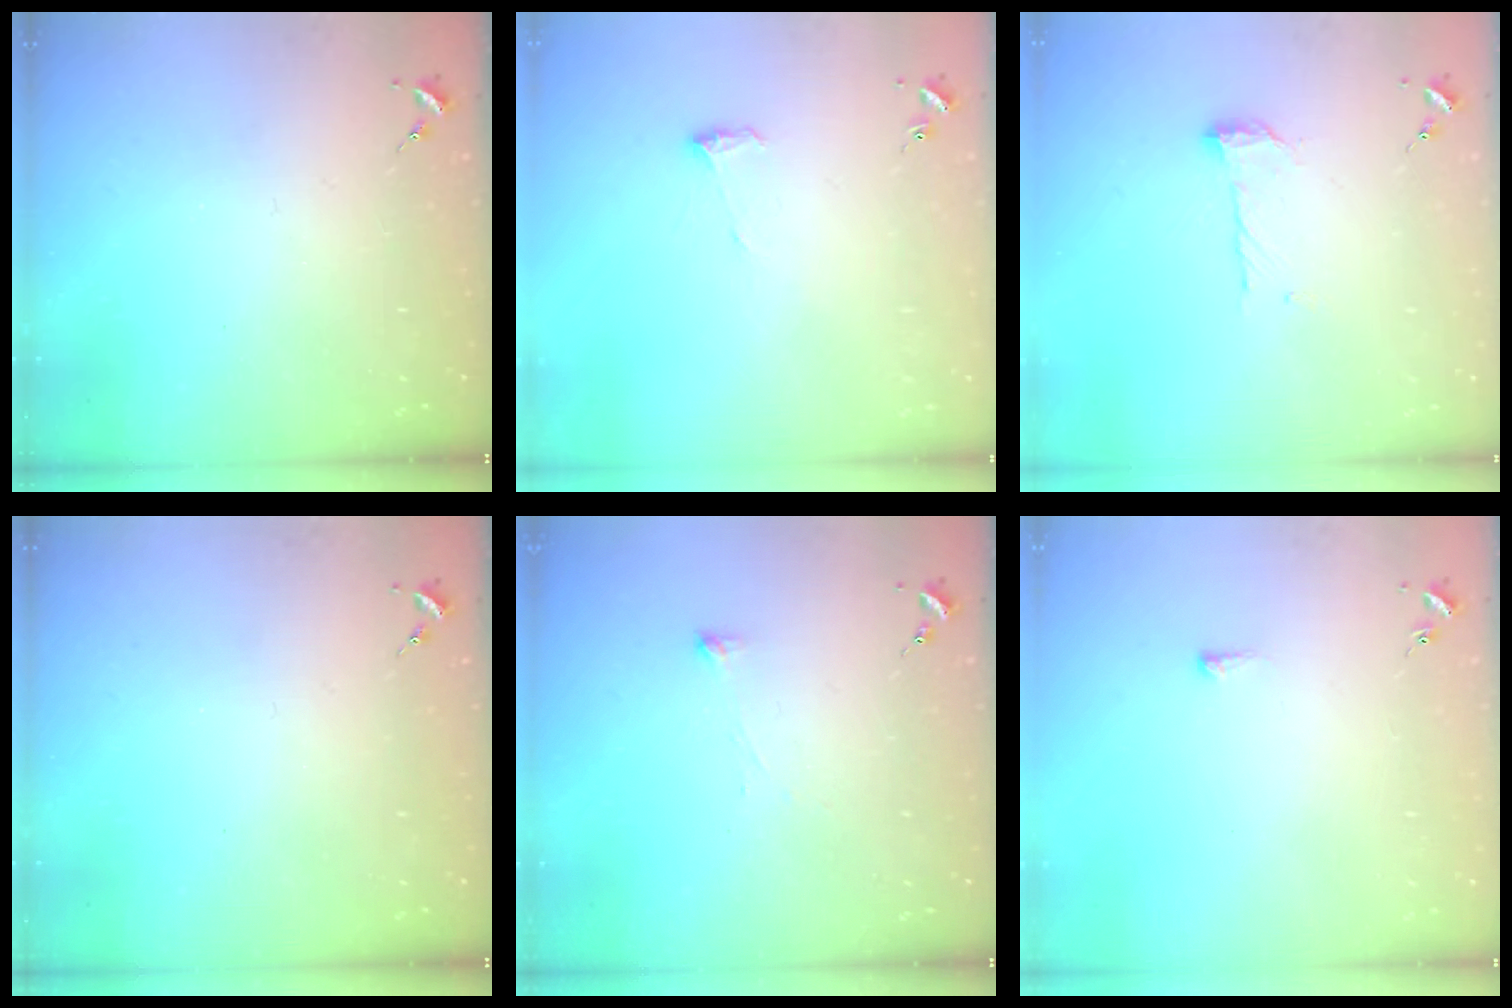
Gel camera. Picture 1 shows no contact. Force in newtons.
{"total": 6.1, "press": 6.0, "slide": 0.9}
{"total": 7.6, "press": 7.5, "slide": 0.4}
{"total": 0.0}
{"total": 3.1, "press": 3.1, "slide": 0.1}
{"total": 3.4, "press": 3.4, "slide": 0.6}